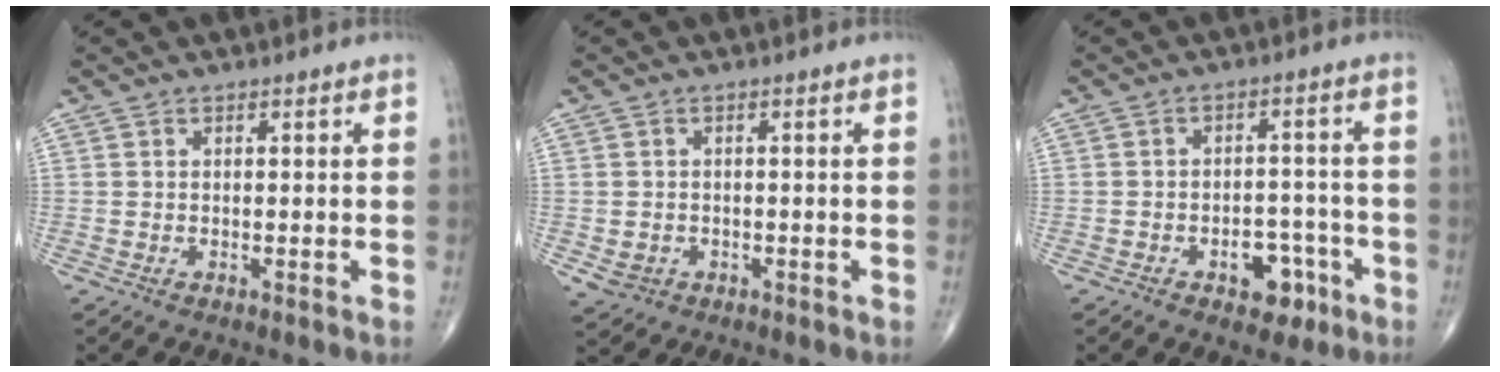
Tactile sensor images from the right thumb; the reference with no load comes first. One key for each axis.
{"total": 3.0, "fx": -0.8, "fy": 2.7, "fz": 1.0, "tx": -0.012, "ty": 0.003, "tz": -0.005}
{"total": 7.1, "fx": -3.5, "fy": 4.5, "fz": 4.2, "tx": -0.028, "ty": 0.032, "tz": -0.044}